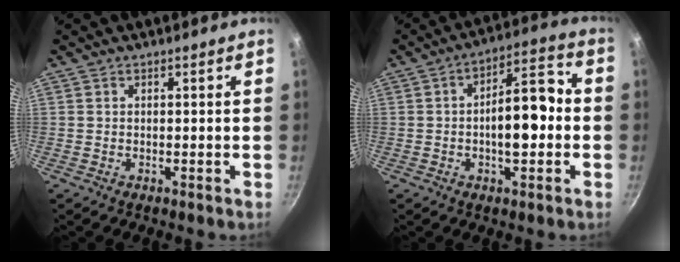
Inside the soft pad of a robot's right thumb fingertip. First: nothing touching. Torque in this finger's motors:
{"motor_torque": [-0.48, 0.86, 0.83, 0.14, 0.18]}